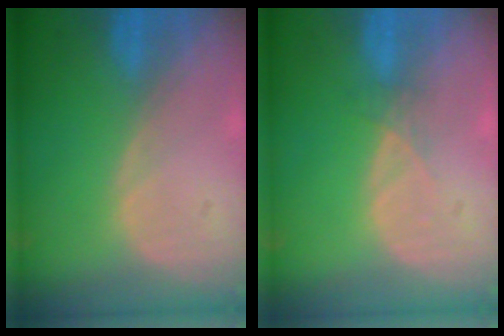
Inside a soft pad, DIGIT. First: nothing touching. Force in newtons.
{"total": 1.1, "press": 1.1, "slide": 0.2}